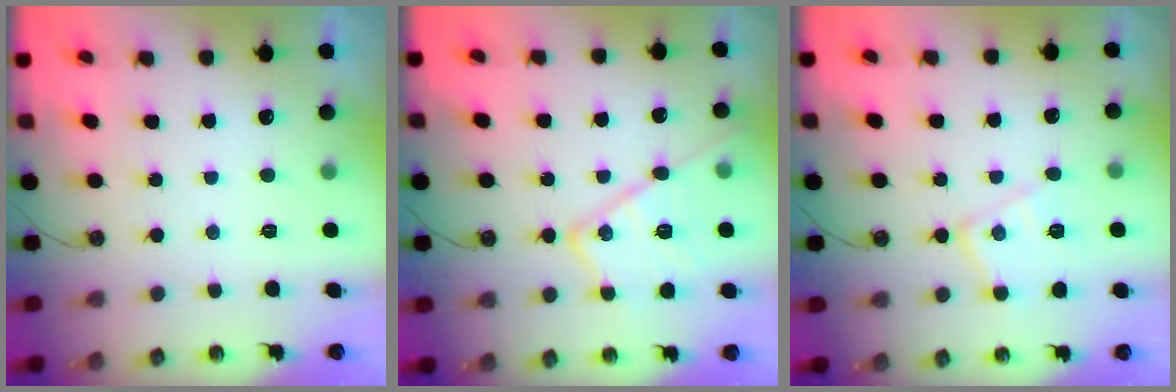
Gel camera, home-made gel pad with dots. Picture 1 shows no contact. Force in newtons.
{"total": 16.5, "press": 16.5, "slide": 1.6}
{"total": 12.0, "press": 11.9, "slide": 0.9}